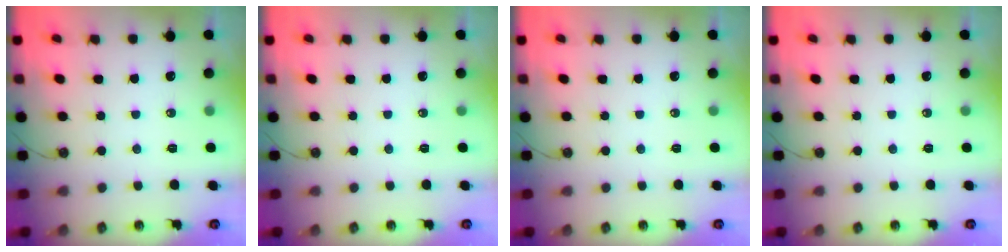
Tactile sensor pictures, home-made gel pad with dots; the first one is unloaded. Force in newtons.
{"total": 0.0}
{"total": 0.0}
{"total": 0.0}